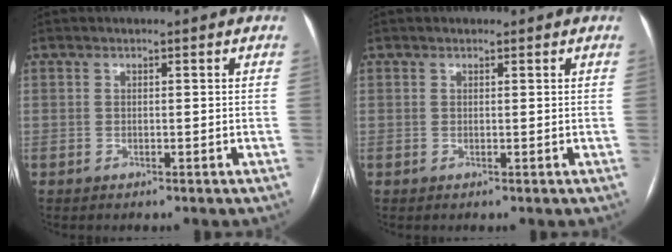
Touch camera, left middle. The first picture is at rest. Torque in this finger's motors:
{"motor_torque": [0.02, -0.03, -0.07, -0.01]}